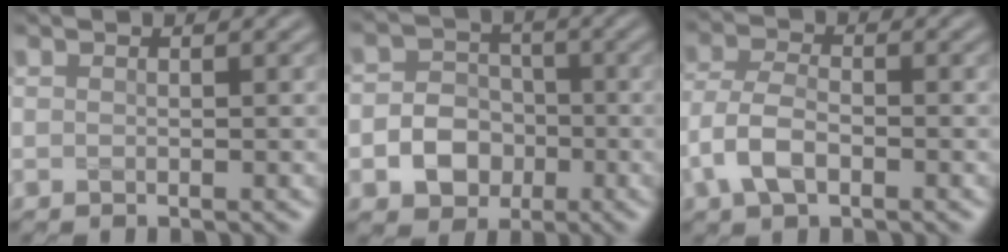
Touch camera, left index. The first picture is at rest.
{"total": 5.1, "force": [-1.5, 4.3, 2.2], "torque": [-0.012, -0.003, -0.045]}
{"total": 4.1, "force": [-1.7, 2.3, 3.0], "torque": [-0.065, 0.002, -0.041]}